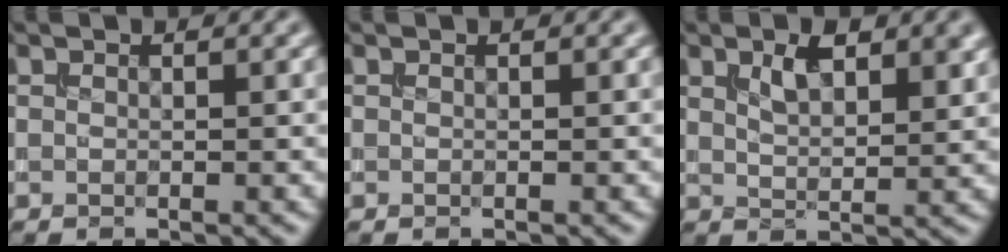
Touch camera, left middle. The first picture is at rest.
{"total": 0.0}
{"total": 4.2, "force": [1.9, 1.8, 3.2], "torque": [-0.061, 0.001, 0.035]}